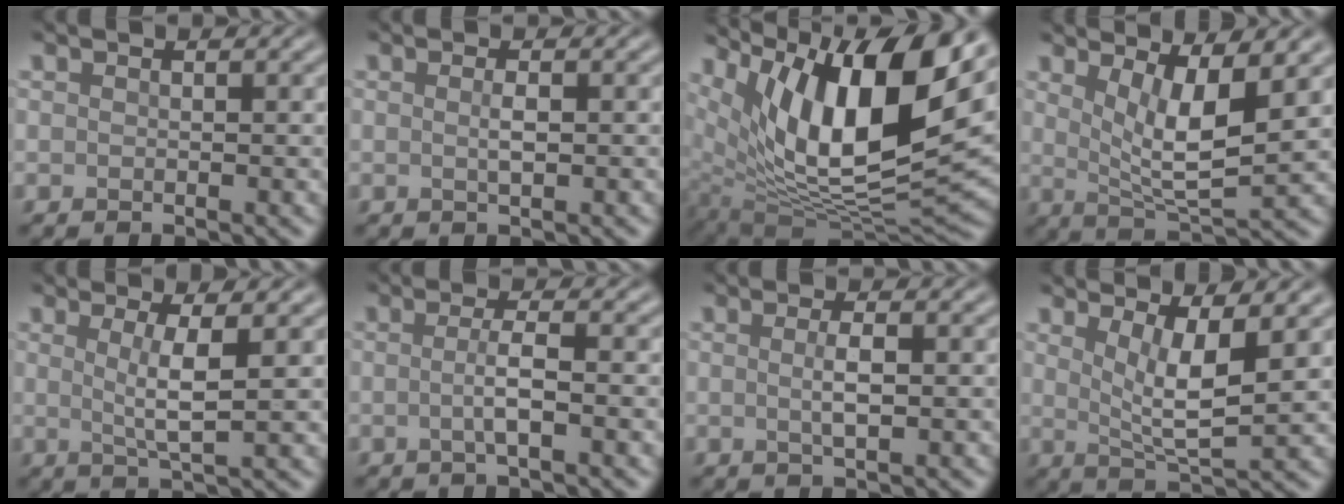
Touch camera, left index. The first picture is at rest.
{"total": 1.2, "force": [-0.1, 0.3, 1.2], "torque": [-0.024, -0.001, -0.003]}
{"total": 14.3, "force": [6.4, 5.5, 11.5], "torque": [-0.185, -0.006, 0.116]}
{"total": 5.8, "force": [2.0, 1.7, 5.2], "torque": [-0.092, -0.018, 0.039]}
{"total": 3.6, "force": [0.5, 0.6, 3.5], "torque": [-0.065, -0.008, 0.011]}
{"total": 2.8, "force": [-0.5, 0.6, 2.7], "torque": [-0.047, -0.003, -0.014]}
{"total": 2.0, "force": [-0.1, 0.4, 1.9], "torque": [-0.039, 0.000, -0.003]}
{"total": 5.0, "force": [1.4, 1.3, 4.6], "torque": [-0.083, -0.016, 0.029]}